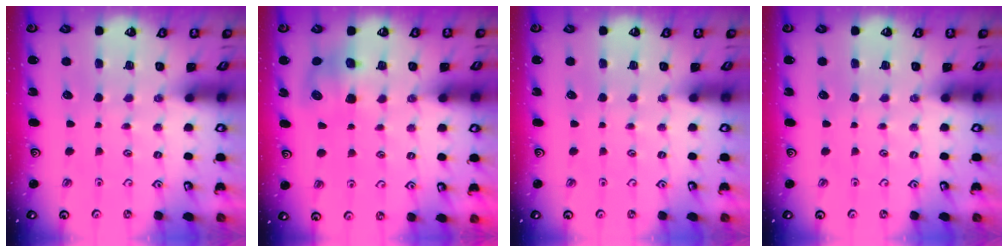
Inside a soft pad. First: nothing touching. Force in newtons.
{"total": 8.5, "press": 8.4, "slide": 1.0}
{"total": 0.0}
{"total": 0.0}